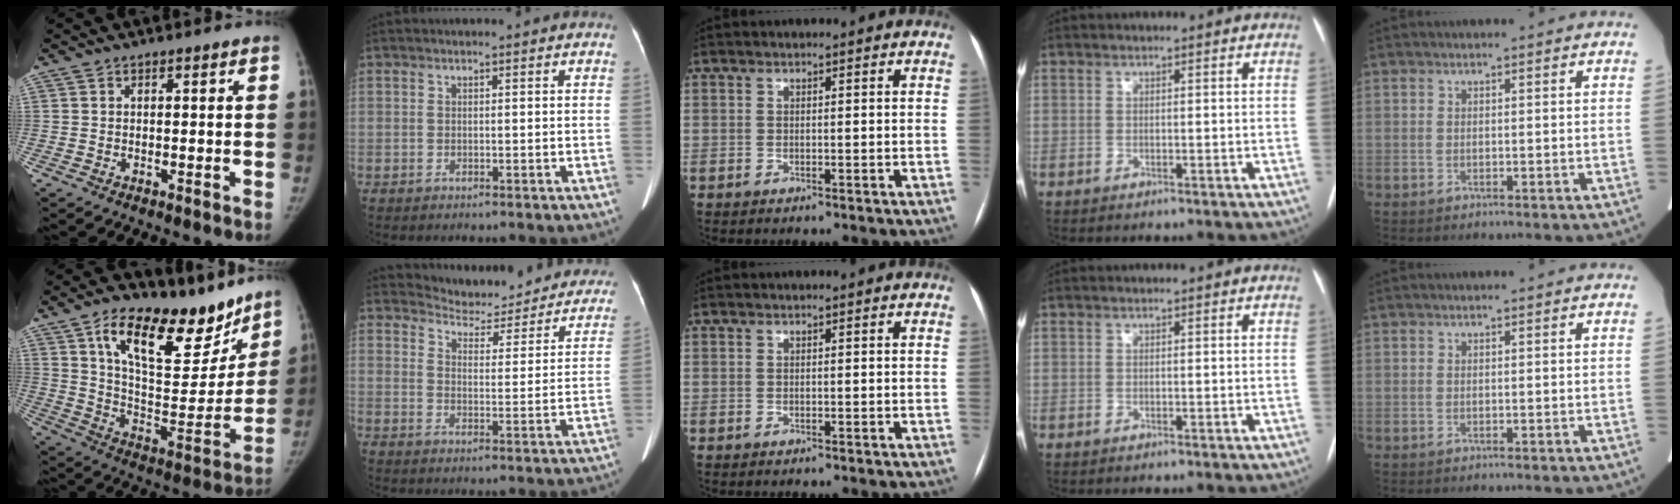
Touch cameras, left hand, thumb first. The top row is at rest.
{"thumb": {"total": 24.1, "force": [15.4, 10.7, 15.1], "torque": [-0.178, -0.068, 0.249]}, "index": {"total": 17.0, "force": [16.2, 4.1, 3.0], "torque": [-0.020, -0.032, 0.188]}}